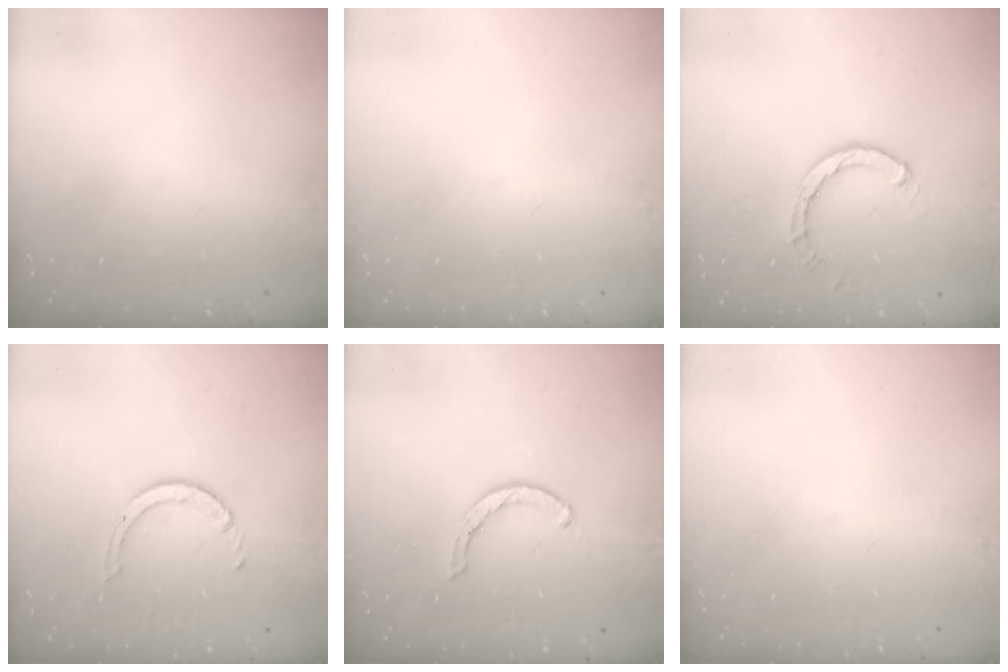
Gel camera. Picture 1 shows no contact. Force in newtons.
{"total": 0.0}
{"total": 3.0, "press": 3.0, "slide": 0.3}
{"total": 2.5, "press": 2.5, "slide": 0.2}
{"total": 3.5, "press": 3.5, "slide": 0.3}
{"total": 0.0}